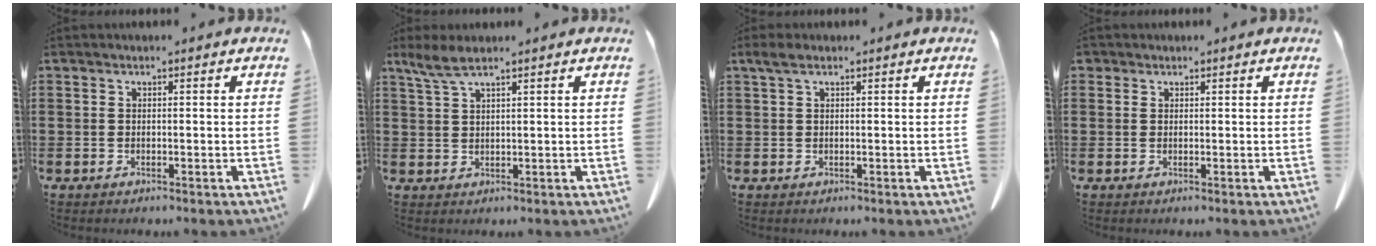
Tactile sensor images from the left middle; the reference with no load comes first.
{"total": 3.7, "force": [2.5, 0.8, 2.7], "torque": [-0.067, -0.001, 0.044]}
{"total": 1.8, "force": [0.9, 0.7, 1.4], "torque": [-0.031, 0.005, 0.015]}
{"total": 0.8, "force": [0.6, 0.5, 0.1], "torque": [-0.005, 0.003, 0.011]}